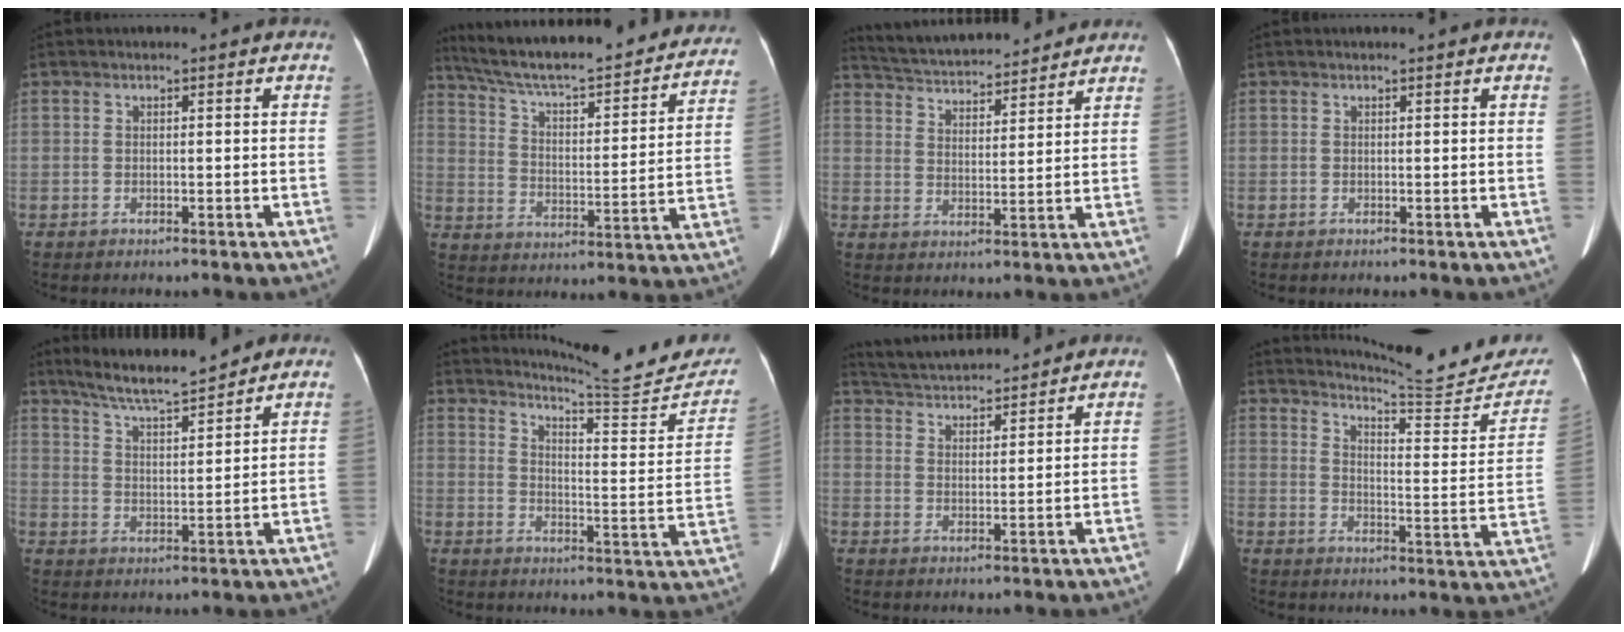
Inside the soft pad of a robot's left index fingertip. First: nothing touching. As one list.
[{"total": 31.0, "force": [27.1, 5.2, 14.1], "torque": [-0.228, -0.036, 0.360]}, {"total": 15.0, "force": [14.0, 2.5, 4.8], "torque": [-0.085, 0.028, 0.220]}, {"total": 0.9, "force": [0.8, 0.0, 0.3], "torque": [-0.007, 0.007, 0.013]}, {"total": 10.5, "force": [9.3, 0.9, 4.7], "torque": [-0.081, 0.011, 0.159]}, {"total": 17.5, "force": [16.9, 0.4, 4.5], "torque": [-0.058, -0.088, 0.207]}, {"total": 11.0, "force": [10.5, 1.1, 3.0], "torque": [-0.063, 0.023, 0.173]}, {"total": 18.1, "force": [17.6, 0.7, 4.2], "torque": [-0.054, -0.097, 0.212]}]